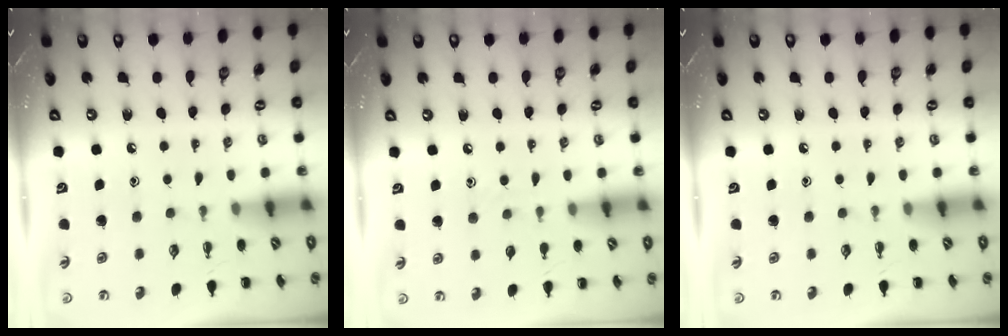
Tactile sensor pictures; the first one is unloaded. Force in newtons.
{"total": 2.3, "press": 2.2, "slide": 0.9}
{"total": 0.0}